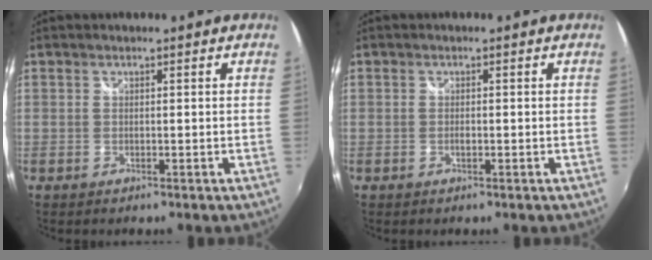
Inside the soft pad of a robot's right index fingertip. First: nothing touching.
{"total": 0.9, "force": [-0.4, 0.4, 0.7], "torque": [-0.013, 0.000, -0.007]}